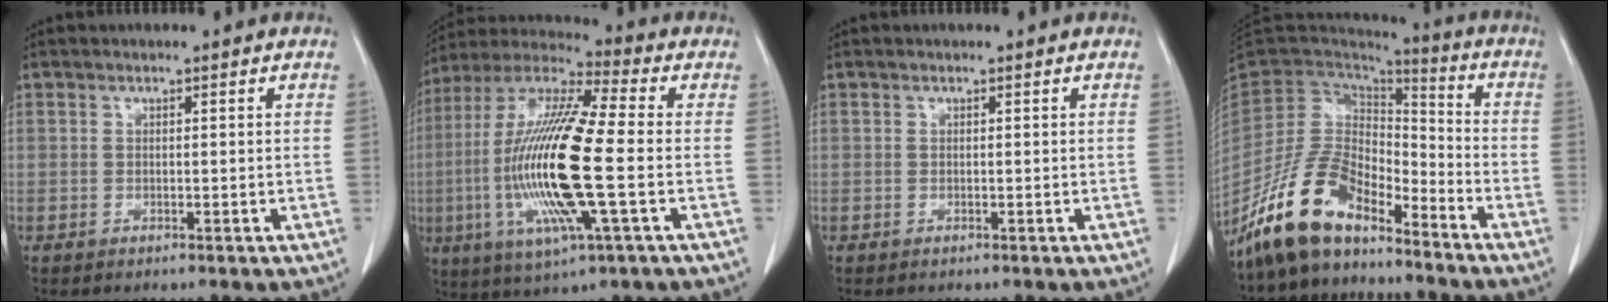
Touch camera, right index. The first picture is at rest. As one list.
[{"total": 20.1, "force": [-3.0, 2.1, 19.8], "torque": [-0.418, -0.012, -0.059]}, {"total": 0.0}, {"total": 13.0, "force": [-10.3, 5.0, 6.2], "torque": [-0.123, 0.026, -0.196]}]